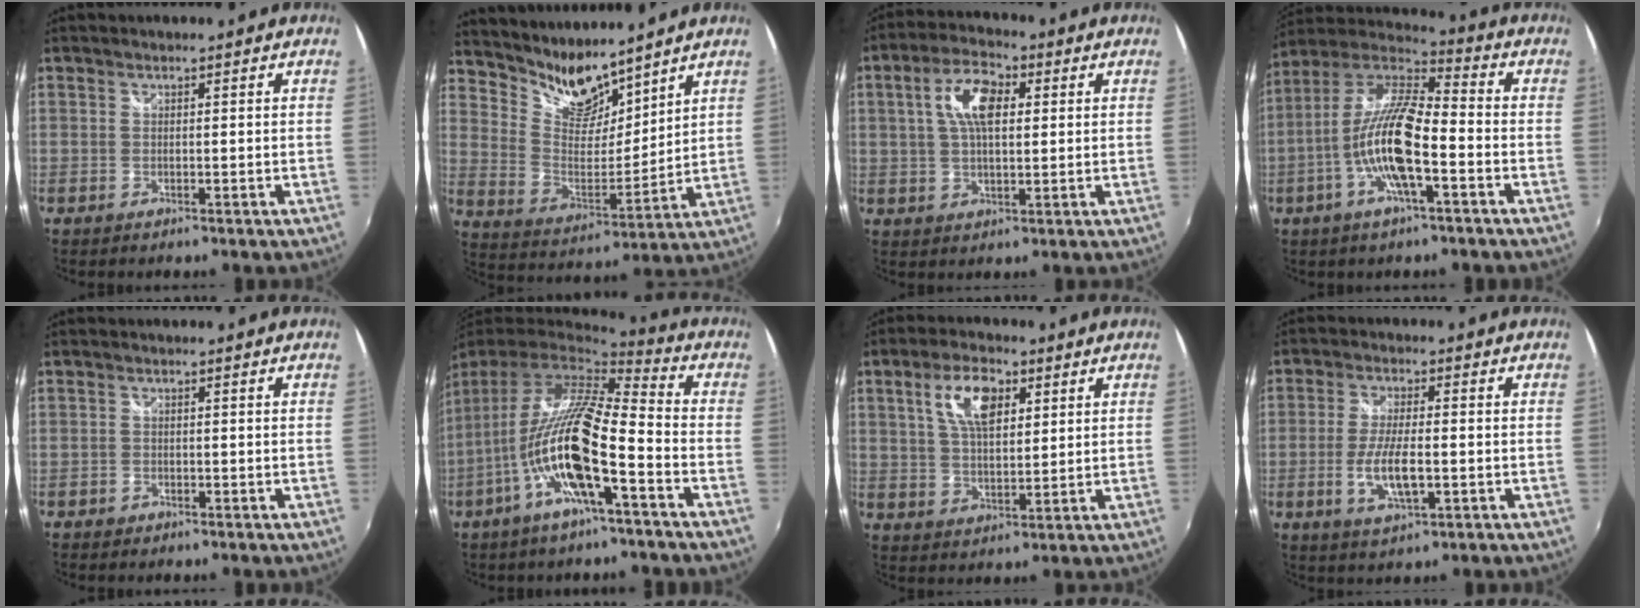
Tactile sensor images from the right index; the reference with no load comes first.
{"total": 11.8, "force": [10.1, 4.5, 4.3], "torque": [-0.089, -0.012, 0.197]}
{"total": 8.9, "force": [2.3, 4.2, 7.5], "torque": [-0.141, 0.019, 0.039]}
{"total": 14.9, "force": [-4.8, 3.7, 13.6], "torque": [-0.260, -0.003, -0.096]}
{"total": 1.5, "force": [-1.0, 1.1, 0.3], "torque": [-0.010, -0.001, -0.015]}
{"total": 17.1, "force": [-5.4, 3.4, 15.8], "torque": [-0.282, -0.018, -0.108]}
{"total": 9.2, "force": [3.7, 4.3, 7.2], "torque": [-0.135, 0.016, 0.068]}
{"total": 7.8, "force": [-1.9, 2.4, 7.2], "torque": [-0.145, -0.009, -0.034]}